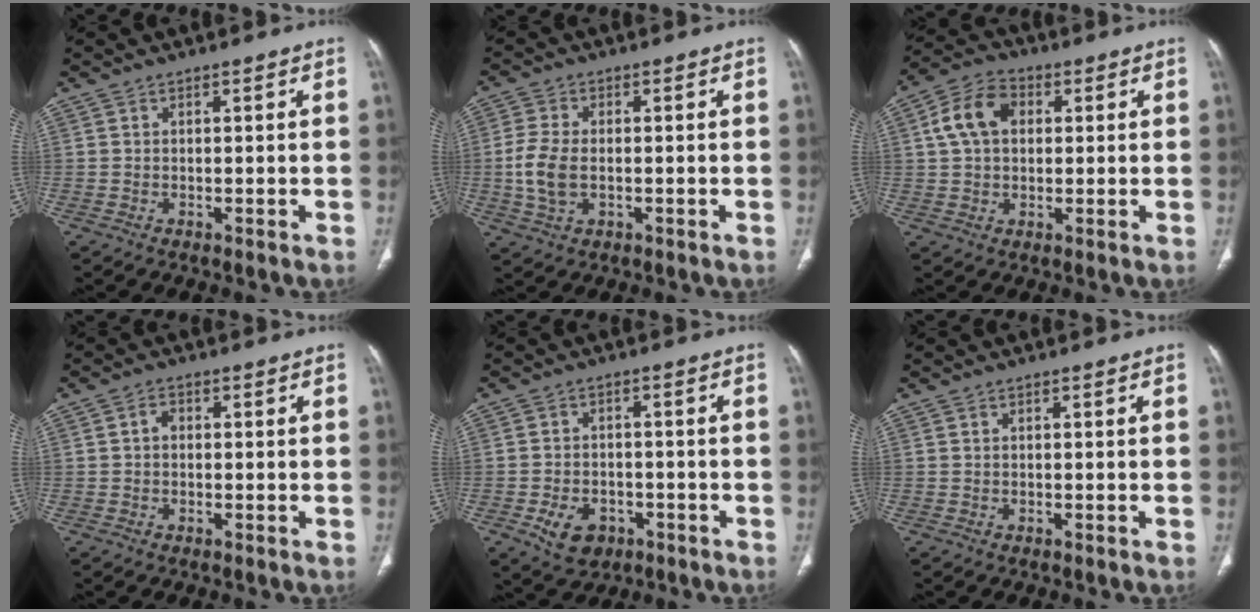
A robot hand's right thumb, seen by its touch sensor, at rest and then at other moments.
{"total": 7.1, "force": [-0.9, 4.3, 5.6], "torque": [-0.131, 0.002, -0.017]}
{"total": 9.4, "force": [2.1, 6.7, 6.3], "torque": [-0.113, 0.019, 0.031]}
{"total": 1.8, "force": [0.0, 1.5, 1.1], "torque": [-0.012, 0.009, -0.004]}
{"total": 7.1, "force": [-3.2, 5.1, 3.7], "torque": [-0.056, 0.022, -0.043]}
{"total": 0.0}